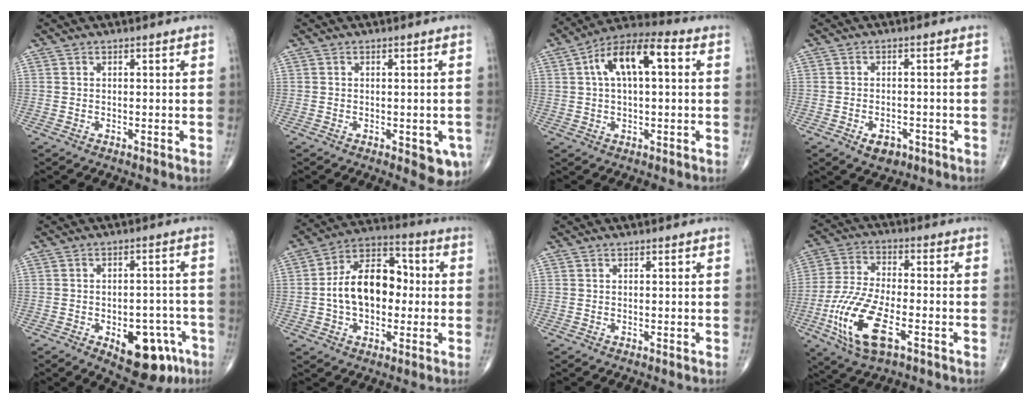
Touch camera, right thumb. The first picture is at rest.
{"total": 5.5, "force": [-1.9, 2.4, 4.6], "torque": [-0.034, -0.006, -0.019]}
{"total": 12.3, "force": [2.8, 5.5, 10.7], "torque": [-0.186, 0.034, 0.039]}
{"total": 4.1, "force": [-2.1, 2.6, 2.4], "torque": [-0.027, 0.007, -0.026]}
{"total": 13.6, "force": [-6.2, 7.2, 9.7], "torque": [-0.096, 0.036, -0.073]}
{"total": 15.1, "force": [-0.4, 9.8, 11.5], "torque": [-0.170, 0.039, -0.015]}
{"total": 0.0}
{"total": 15.2, "force": [-5.8, 6.4, 12.6], "torque": [-0.267, 0.011, -0.107]}